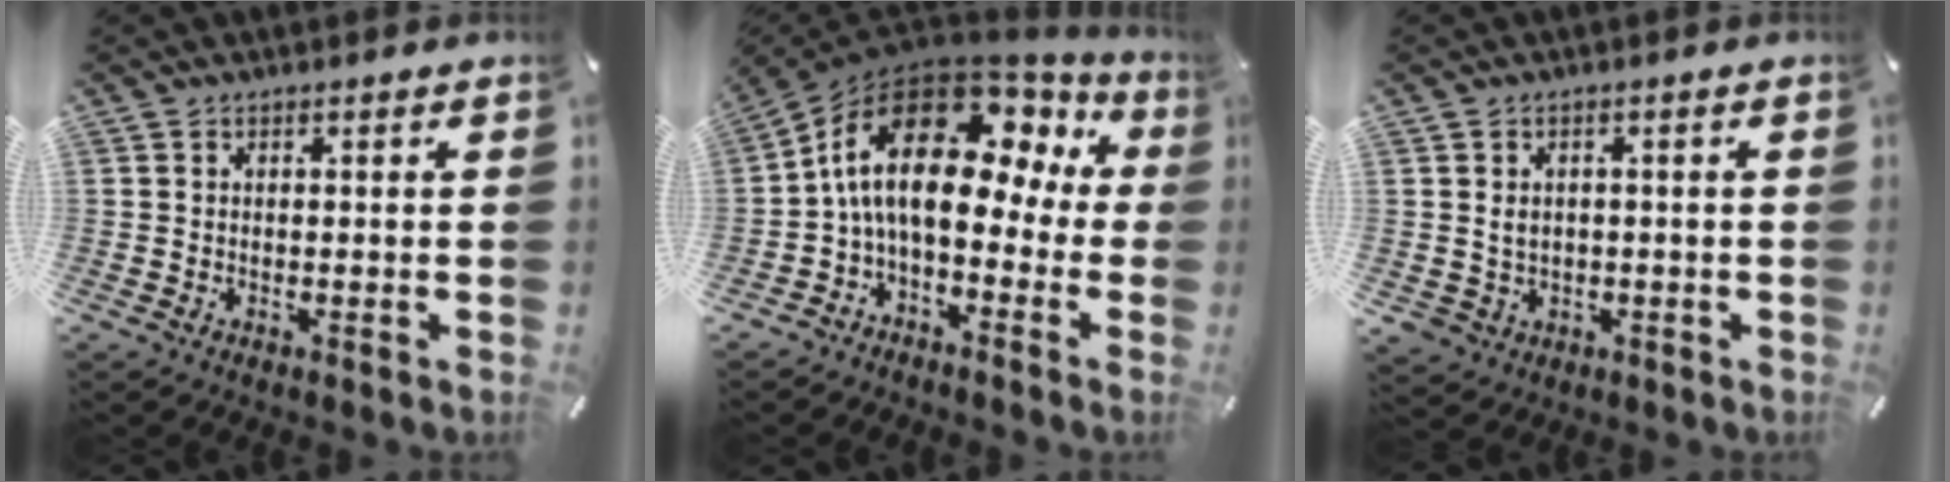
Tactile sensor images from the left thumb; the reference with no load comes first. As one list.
[{"total": 17.4, "force": [3.8, 9.4, 14.2], "torque": [-0.275, -0.021, 0.060]}, {"total": 3.6, "force": [0.3, 3.5, 1.0], "torque": [-0.024, 0.002, 0.001]}]